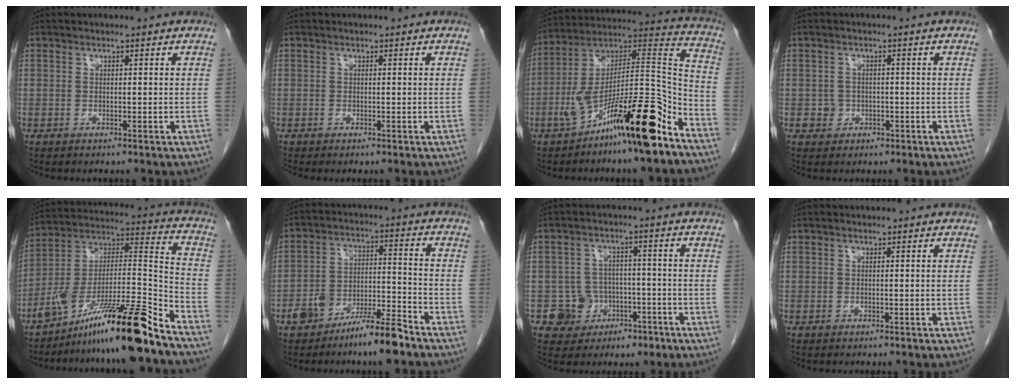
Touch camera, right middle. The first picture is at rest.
{"total": 0.0}
{"total": 21.5, "force": [-12.4, 2.8, 17.3], "torque": [-0.287, 0.012, -0.205]}
{"total": 2.0, "force": [-0.6, 1.9, 0.3], "torque": [0.001, 0.009, -0.006]}
{"total": 19.2, "force": [-14.3, -0.3, 12.8], "torque": [-0.227, 0.000, -0.249]}
{"total": 8.9, "force": [-6.7, 1.4, 5.7], "torque": [-0.103, 0.011, -0.119]}
{"total": 6.1, "force": [-2.6, 5.5, 0.6], "torque": [0.004, 0.019, -0.033]}
{"total": 0.0}